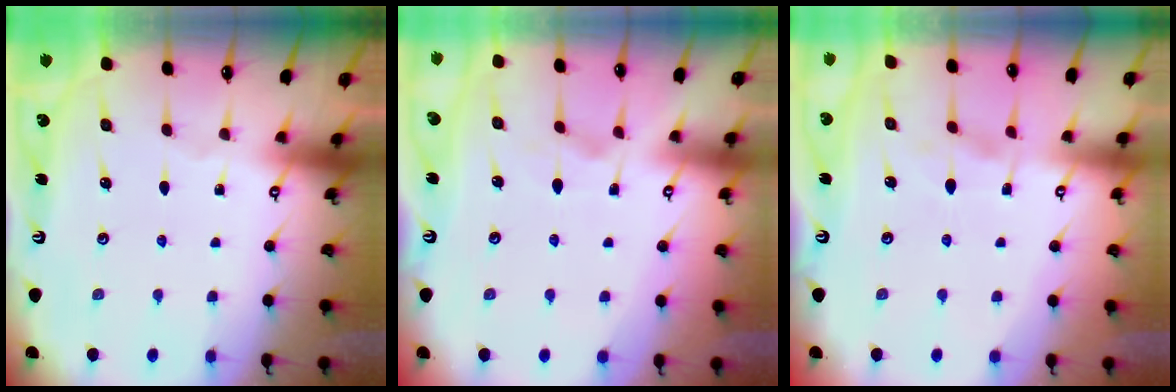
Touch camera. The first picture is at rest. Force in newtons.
{"total": 2.9, "press": 2.8, "slide": 1.0}
{"total": 2.1, "press": 1.9, "slide": 0.9}